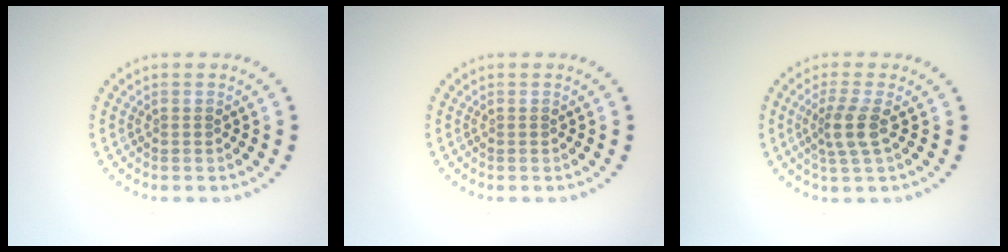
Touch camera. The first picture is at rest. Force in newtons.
{"total": 0.0}
{"total": 2.6, "press": 2.0, "slide": 1.6}